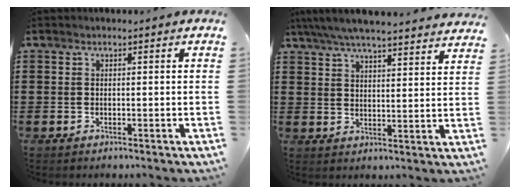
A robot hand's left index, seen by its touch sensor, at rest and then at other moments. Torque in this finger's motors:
{"motor_torque": [1.07, -1.07, 0.48, 0.12]}